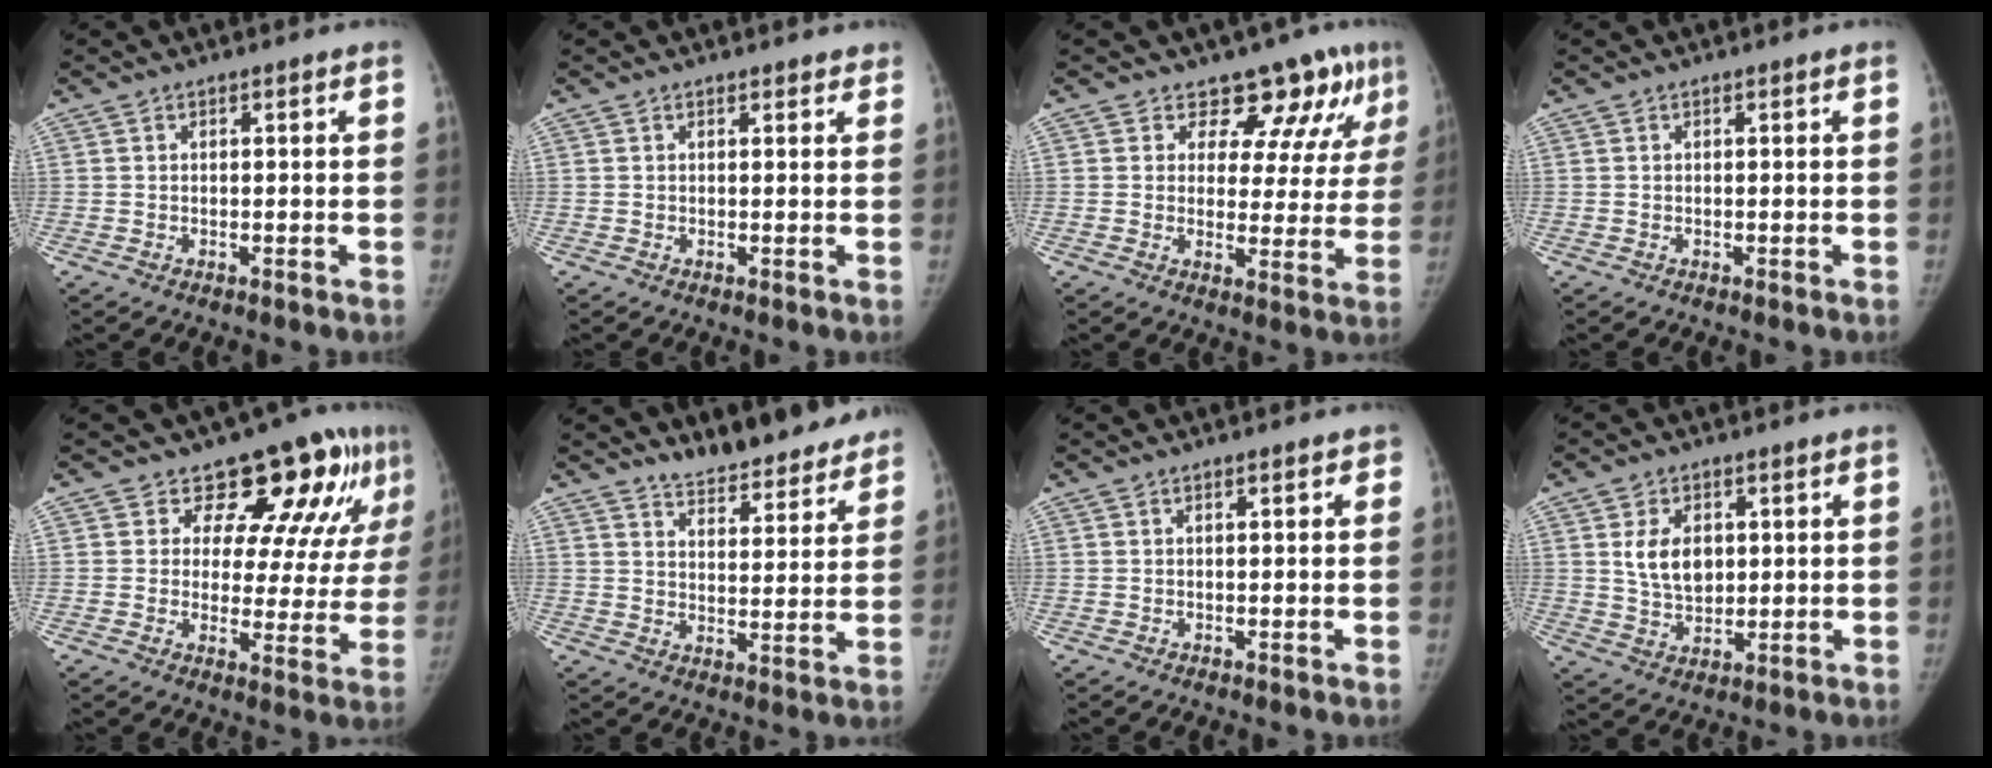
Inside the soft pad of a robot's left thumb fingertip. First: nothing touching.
{"total": 1.8, "force": [1.5, 0.8, 0.4], "torque": [0.011, -0.004, 0.015]}
{"total": 11.4, "force": [8.2, 6.4, 4.5], "torque": [-0.004, -0.041, 0.088]}
{"total": 0.0}
{"total": 15.1, "force": [9.5, 7.1, 9.2], "torque": [-0.066, -0.055, 0.112]}
{"total": 14.0, "force": [12.4, 4.5, 4.8], "torque": [-0.028, -0.068, 0.168]}
{"total": 1.6, "force": [0.8, 0.6, 1.2], "torque": [-0.012, 0.000, 0.009]}
{"total": 8.0, "force": [2.1, 5.6, 5.3], "torque": [-0.065, -0.016, 0.046]}